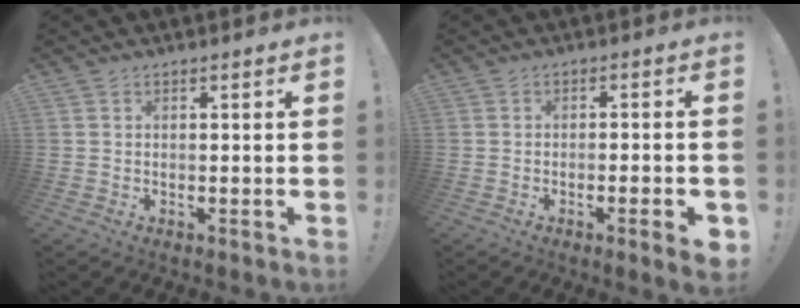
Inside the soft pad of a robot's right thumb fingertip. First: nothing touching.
{"total": 4.8, "force": [-2.0, 0.3, 4.4], "torque": [-0.067, 0.004, -0.029]}